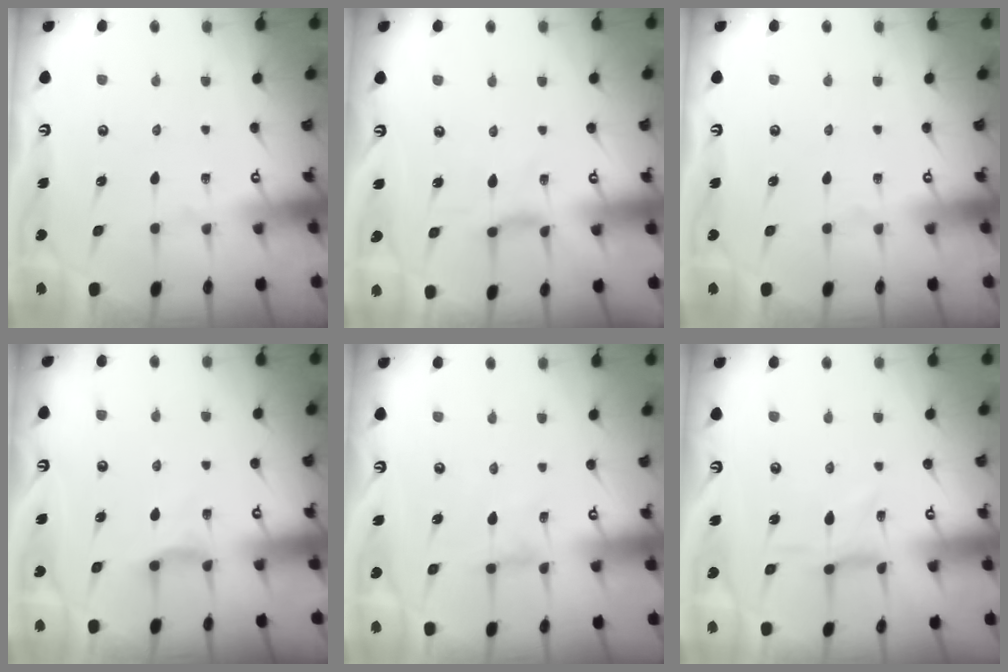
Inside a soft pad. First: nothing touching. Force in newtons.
{"total": 2.6, "press": 2.6, "slide": 0.4}
{"total": 0.0}
{"total": 4.6, "press": 4.5, "slide": 0.7}
{"total": 0.0}
{"total": 1.6, "press": 1.5, "slide": 0.5}